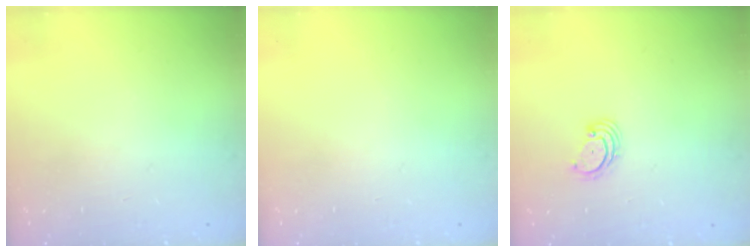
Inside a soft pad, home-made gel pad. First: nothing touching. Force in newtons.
{"total": 0.0}
{"total": 3.1, "press": 3.1, "slide": 0.3}